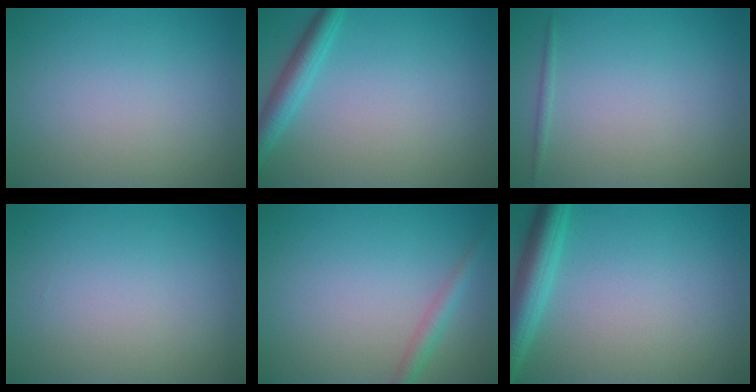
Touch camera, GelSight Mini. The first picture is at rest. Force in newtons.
{"total": 2.7, "press": 2.7, "slide": 0.1}
{"total": 0.6, "press": 0.6, "slide": 0.0}
{"total": 0.0}
{"total": 1.7, "press": 1.7, "slide": 0.1}
{"total": 4.2, "press": 4.2, "slide": 0.2}